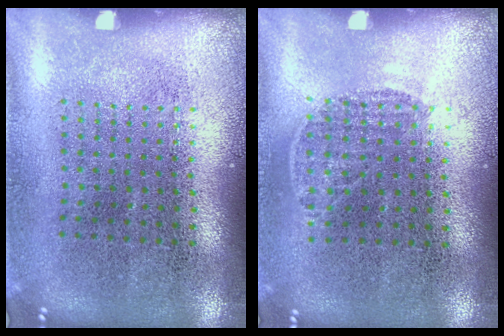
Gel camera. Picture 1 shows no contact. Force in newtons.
{"total": 0.5, "press": 0.2, "slide": 0.5}